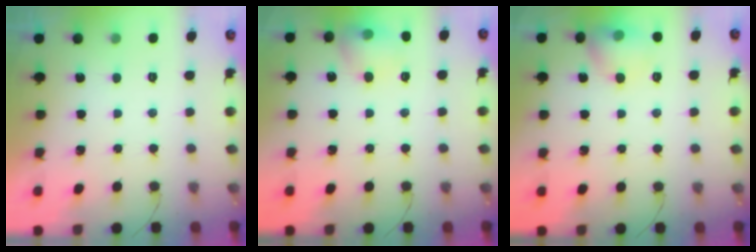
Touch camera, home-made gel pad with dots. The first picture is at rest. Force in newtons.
{"total": 10.9, "press": 10.8, "slide": 1.5}
{"total": 9.3, "press": 9.1, "slide": 1.9}